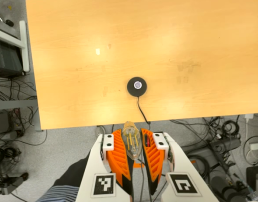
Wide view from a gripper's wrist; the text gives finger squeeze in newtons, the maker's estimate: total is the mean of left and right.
{"total": 19.5, "left": 23.6, "right": 15.4}